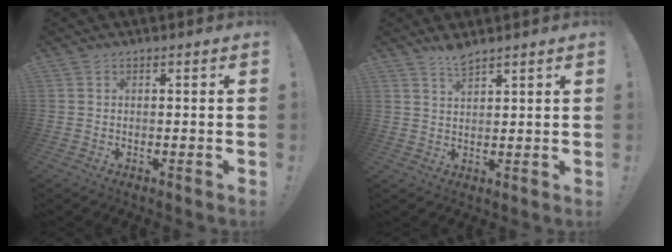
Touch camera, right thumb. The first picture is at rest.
{"total": 4.0, "force": [3.6, 0.7, 1.6], "torque": [-0.021, -0.025, 0.062]}